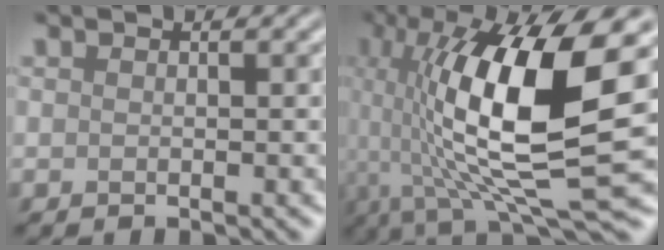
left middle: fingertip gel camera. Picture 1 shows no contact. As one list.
[{"total": 14.6, "force": [0.7, 4.6, 13.8], "torque": [-0.251, -0.004, 0.011]}]